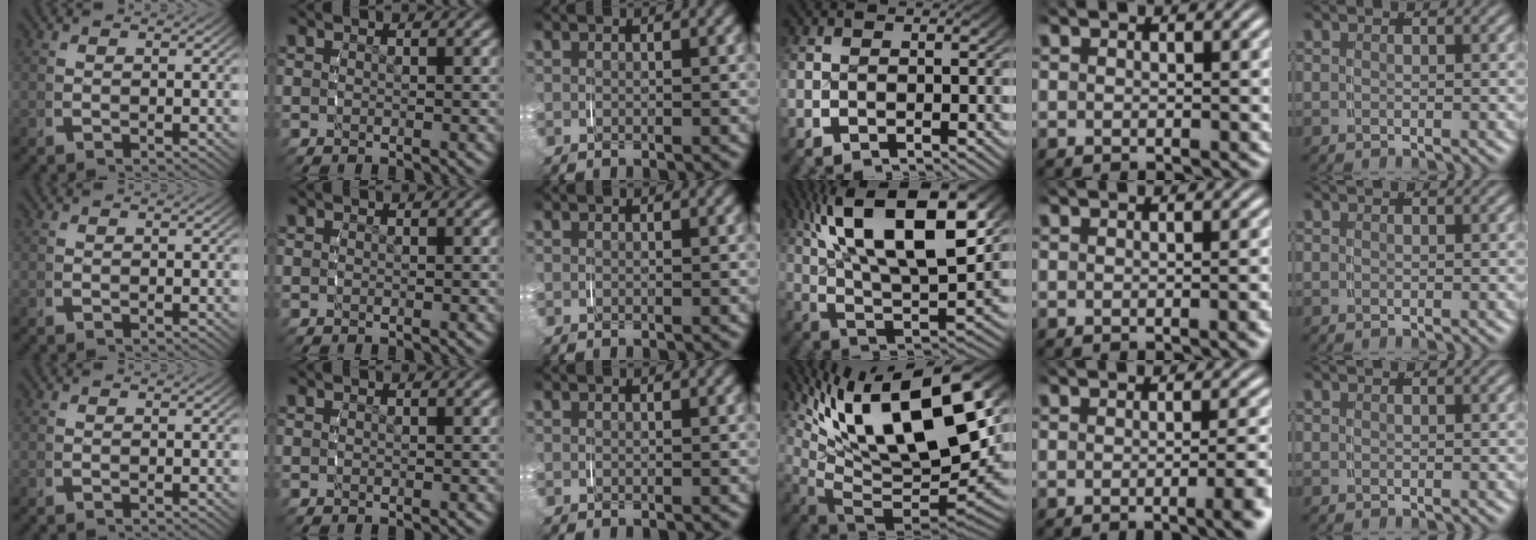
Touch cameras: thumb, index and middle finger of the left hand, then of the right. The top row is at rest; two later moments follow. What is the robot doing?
{"motion": "grasp_and_lifting", "object": "plastic wrap"}